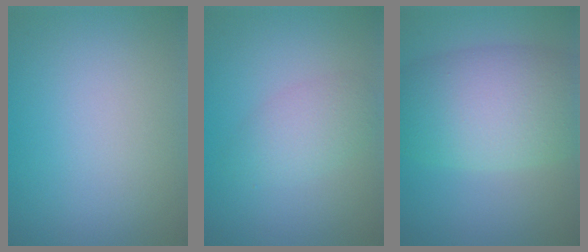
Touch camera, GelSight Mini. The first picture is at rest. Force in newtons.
{"total": 2.6, "press": 2.6, "slide": 0.2}
{"total": 8.8, "press": 8.8, "slide": 0.5}